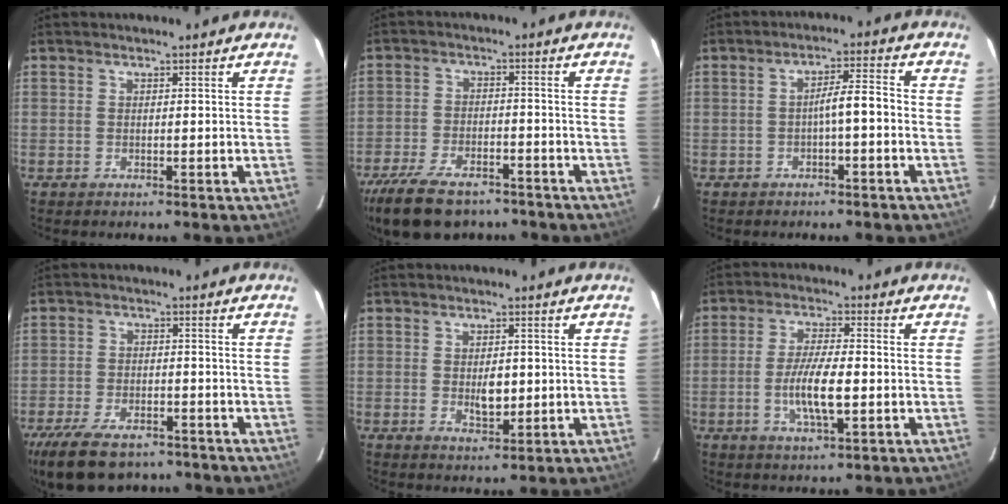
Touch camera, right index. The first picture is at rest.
{"total": 16.0, "force": [-12.0, 7.0, 8.0], "torque": [-0.187, -0.022, -0.198]}
{"total": 4.2, "force": [-1.7, 0.5, 3.8], "torque": [-0.067, 0.012, -0.023]}
{"total": 15.0, "force": [-11.1, 6.6, 7.6], "torque": [-0.178, -0.026, -0.180]}
{"total": 4.4, "force": [-0.4, 2.5, 3.6], "torque": [-0.062, -0.005, -0.001]}
{"total": 8.3, "force": [-1.9, 2.0, 7.8], "torque": [-0.153, -0.006, -0.035]}